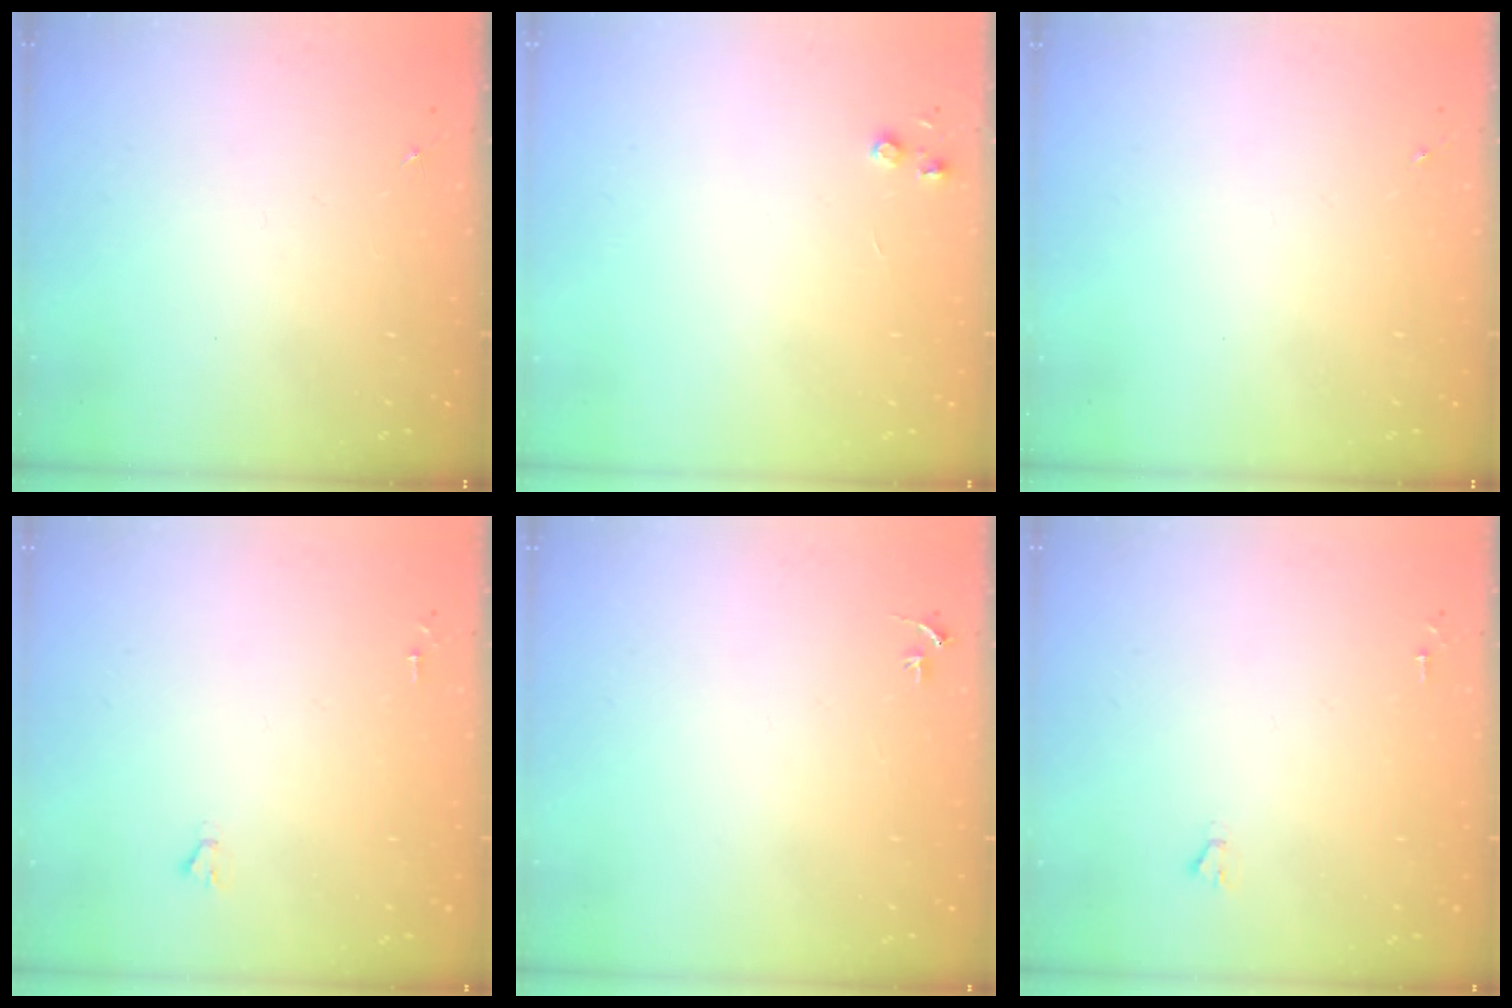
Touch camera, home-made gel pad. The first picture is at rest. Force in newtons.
{"total": 3.8, "press": 3.7, "slide": 0.5}
{"total": 0.0}
{"total": 1.6, "press": 1.6, "slide": 0.1}
{"total": 3.1, "press": 3.1, "slide": 0.3}
{"total": 1.6, "press": 1.6, "slide": 0.1}